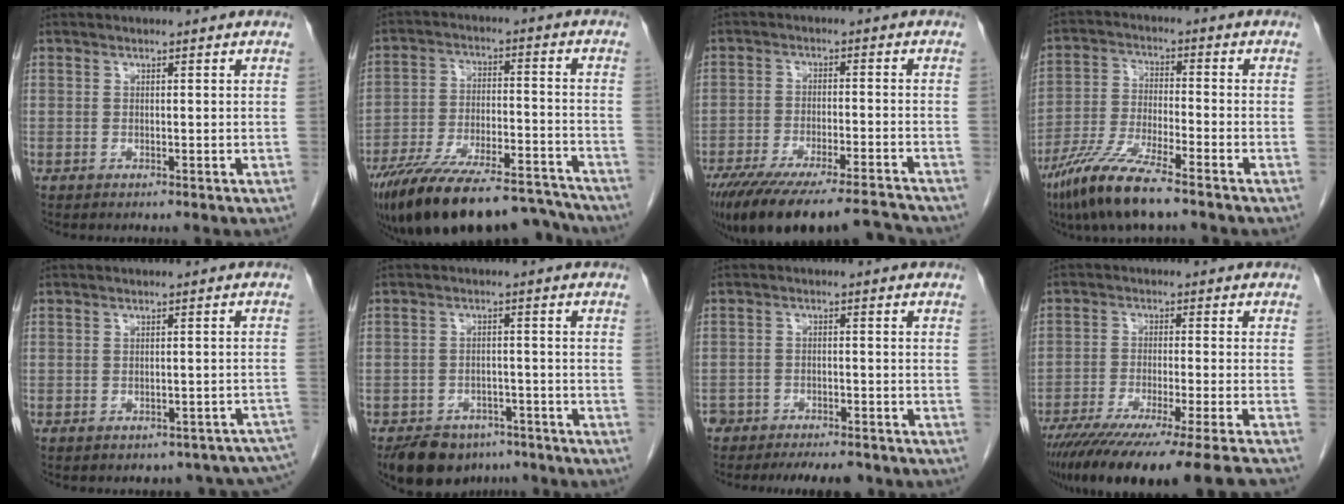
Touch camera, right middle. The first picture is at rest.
{"total": 22.4, "force": [-19.6, 5.3, 9.6], "torque": [-0.161, -0.008, -0.303]}
{"total": 19.7, "force": [-17.4, 2.3, 8.9], "torque": [-0.148, -0.024, -0.257]}
{"total": 10.3, "force": [-7.4, 0.9, 7.1], "torque": [-0.152, -0.029, -0.144]}
{"total": 12.4, "force": [-10.6, 5.0, 3.7], "torque": [-0.032, 0.030, -0.103]}
{"total": 9.1, "force": [-7.1, 4.9, 3.0], "torque": [-0.040, -0.001, -0.104]}
{"total": 10.0, "force": [-8.5, 3.8, 3.7], "torque": [-0.060, 0.000, -0.117]}
{"total": 20.8, "force": [-17.5, -1.2, 11.2], "torque": [-0.135, -0.070, -0.267]}